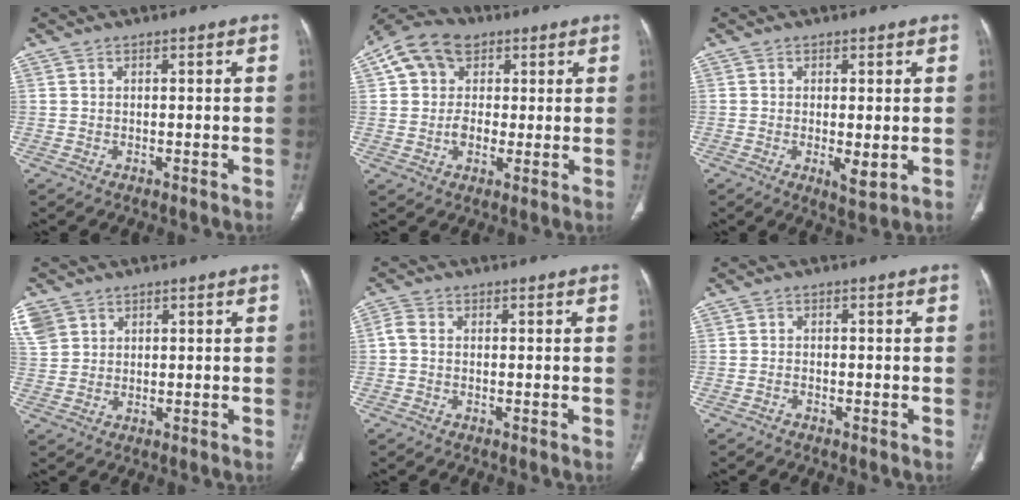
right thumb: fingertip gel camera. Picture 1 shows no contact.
{"total": 11.8, "force": [3.1, 9.4, 6.4], "torque": [-0.098, 0.010, 0.048]}
{"total": 4.0, "force": [-0.6, 1.2, 3.7], "torque": [-0.061, -0.013, -0.010]}
{"total": 8.7, "force": [4.3, 6.9, 3.2], "torque": [-0.091, 0.010, 0.094]}
{"total": 1.9, "force": [-0.3, 1.3, 1.4], "torque": [-0.030, 0.002, -0.014]}
{"total": 0.7, "force": [-0.6, 0.3, 0.1], "torque": [-0.001, 0.007, -0.011]}